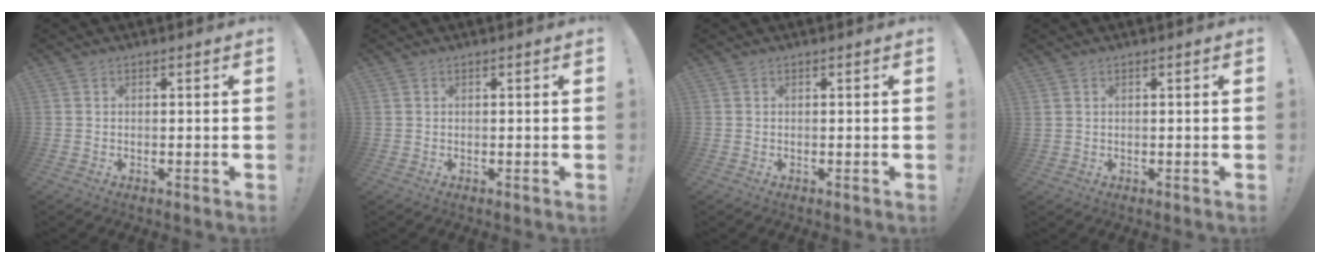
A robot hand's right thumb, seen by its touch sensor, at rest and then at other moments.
{"total": 0.0}
{"total": 0.0}
{"total": 0.9, "force": [0.4, 0.6, 0.5], "torque": [-0.009, 0.003, 0.007]}